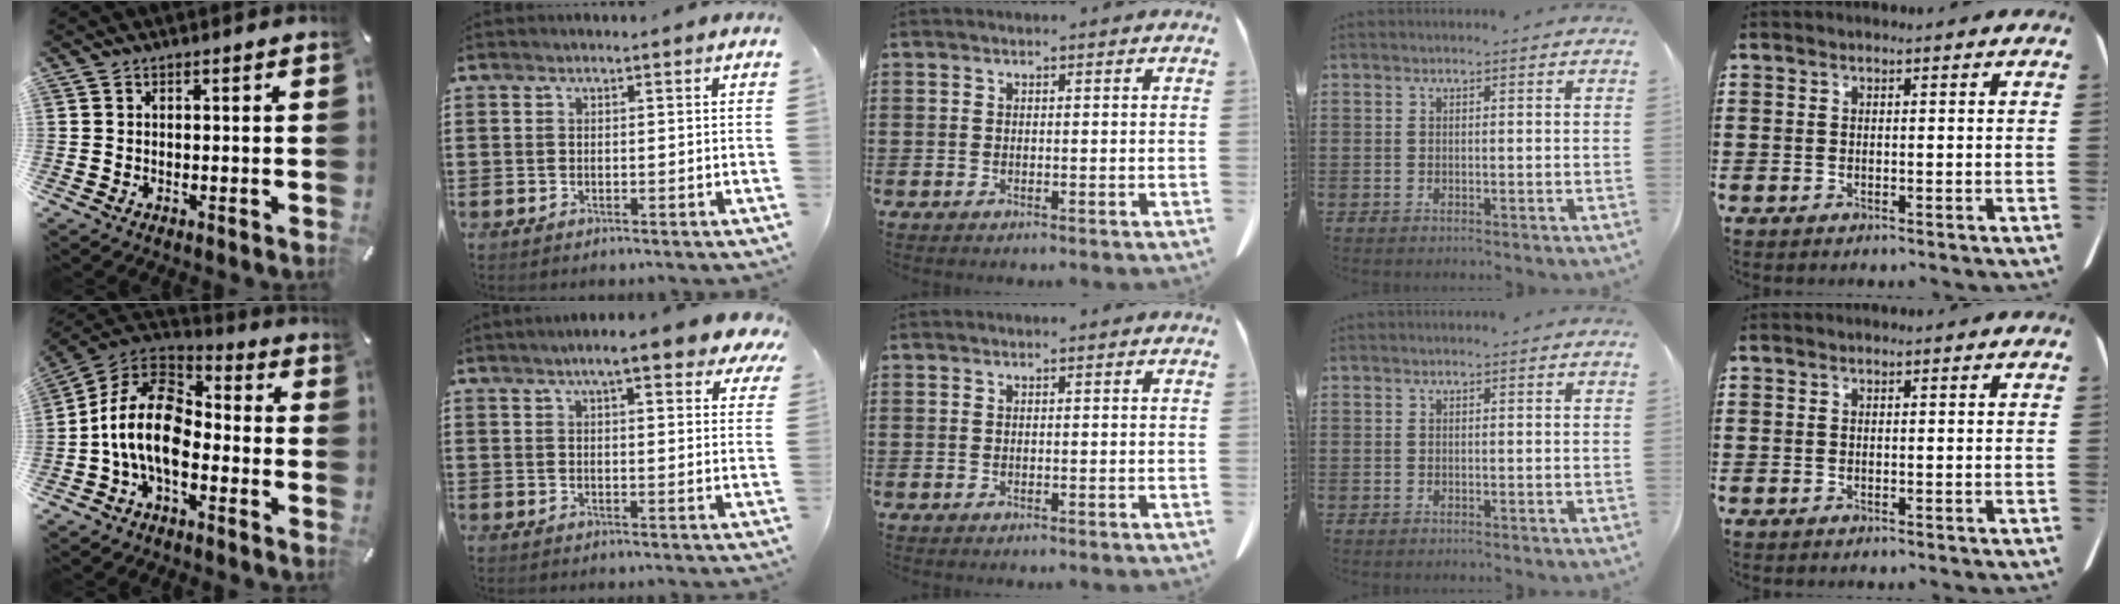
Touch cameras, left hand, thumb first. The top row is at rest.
{"thumb": {"total": 15.9, "force": [-4.8, 9.6, 11.7], "torque": [-0.244, 0.024, -0.089]}, "index": {"total": 7.7, "force": [5.8, 1.3, 5.0], "torque": [-0.088, -0.011, 0.097]}}